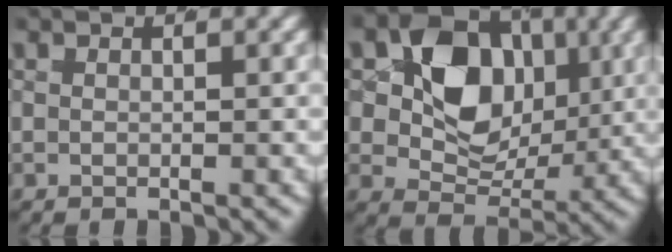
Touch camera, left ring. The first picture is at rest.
{"total": 10.6, "force": [1.0, 8.4, 6.3], "torque": [-0.129, -0.027, 0.016]}